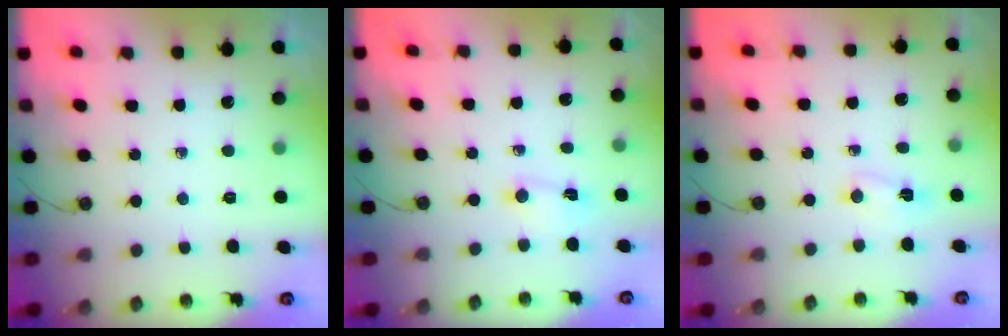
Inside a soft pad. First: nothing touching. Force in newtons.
{"total": 2.2, "press": 2.1, "slide": 0.3}
{"total": 2.4, "press": 2.3, "slide": 0.7}